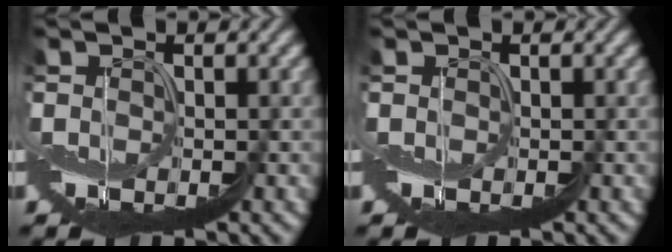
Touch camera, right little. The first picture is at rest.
{"total": 0.0}